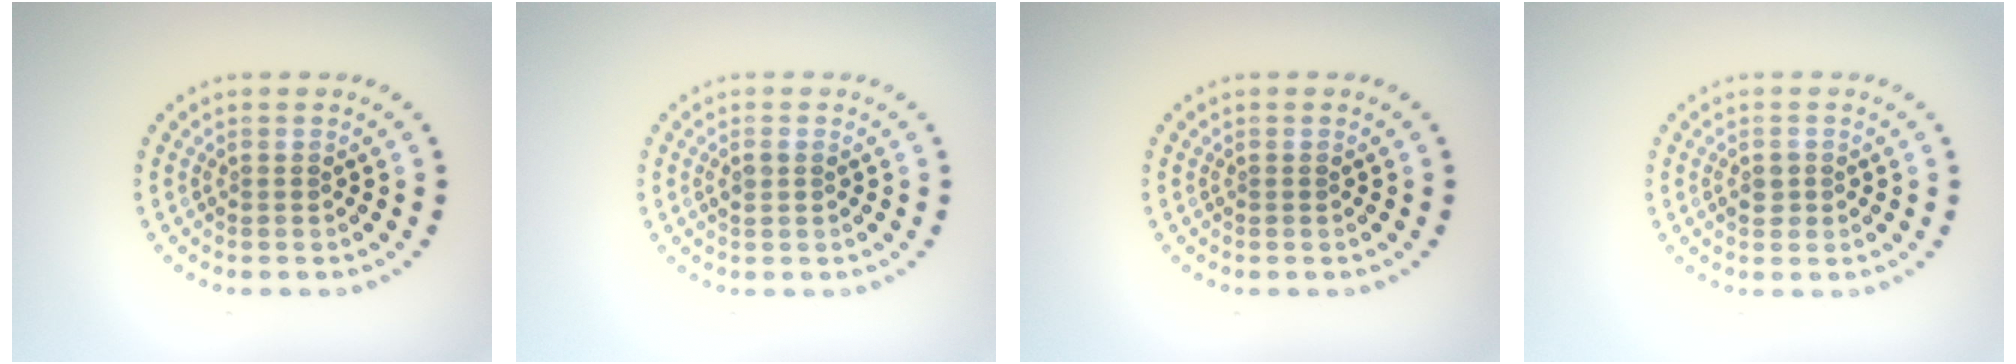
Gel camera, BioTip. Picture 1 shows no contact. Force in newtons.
{"total": 1.0, "press": 0.9, "slide": 0.4}
{"total": 0.0}
{"total": 1.4, "press": 1.3, "slide": 0.4}